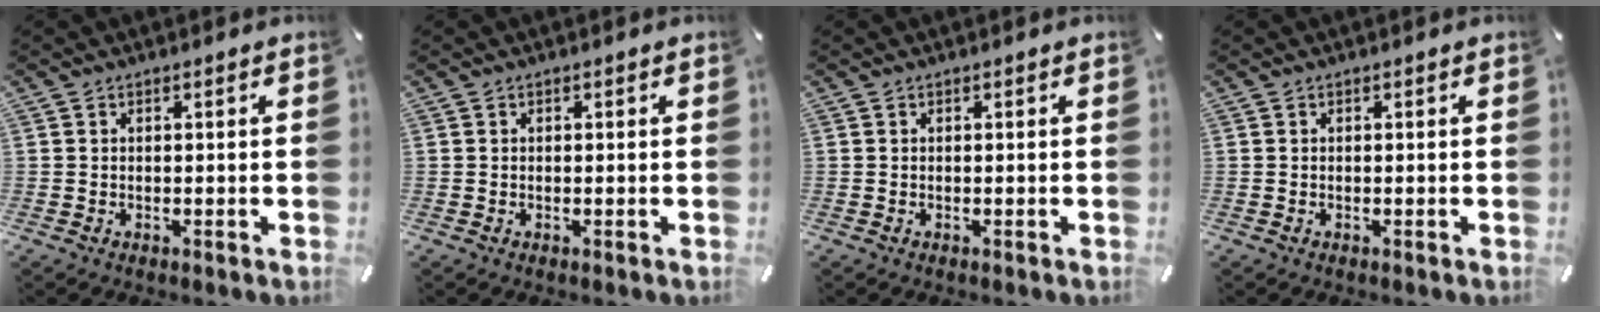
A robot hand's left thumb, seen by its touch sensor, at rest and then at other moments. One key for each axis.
{"total": 0.0}
{"total": 0.0}
{"total": 0.0}